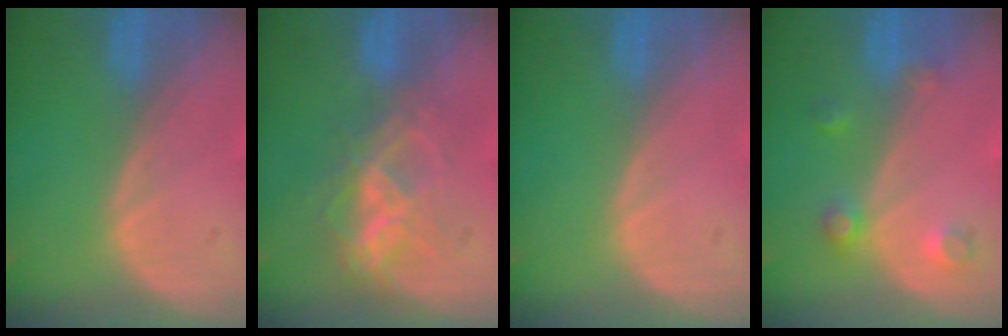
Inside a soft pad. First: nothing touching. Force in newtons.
{"total": 7.2, "press": 6.1, "slide": 3.8}
{"total": 0.0}
{"total": 3.5, "press": 3.2, "slide": 1.6}